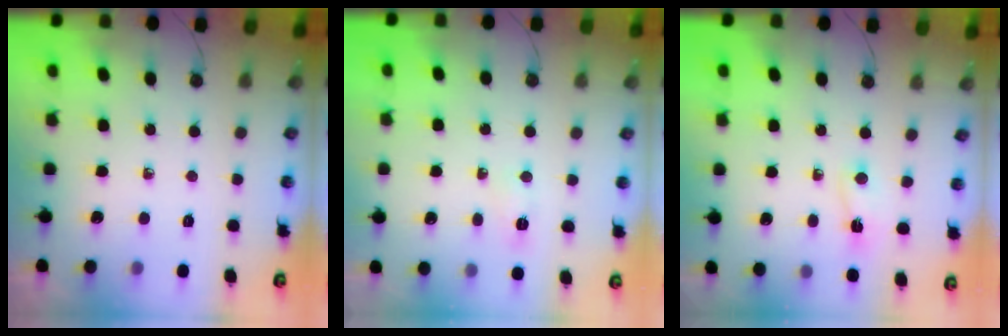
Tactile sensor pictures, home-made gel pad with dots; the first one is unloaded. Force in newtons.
{"total": 16.2, "press": 4.9, "slide": 15.5}
{"total": 2.0, "press": 1.6, "slide": 1.2}